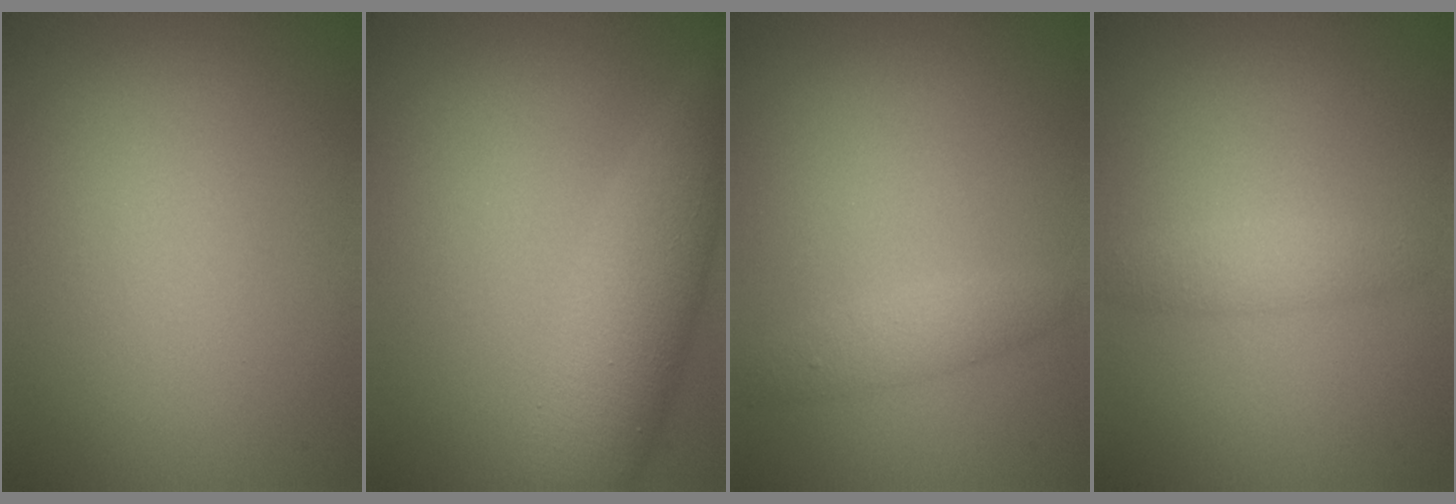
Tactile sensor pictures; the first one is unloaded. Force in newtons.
{"total": 6.0, "press": 6.0, "slide": 0.1}
{"total": 1.7, "press": 1.7, "slide": 0.1}
{"total": 1.8, "press": 1.8, "slide": 0.1}